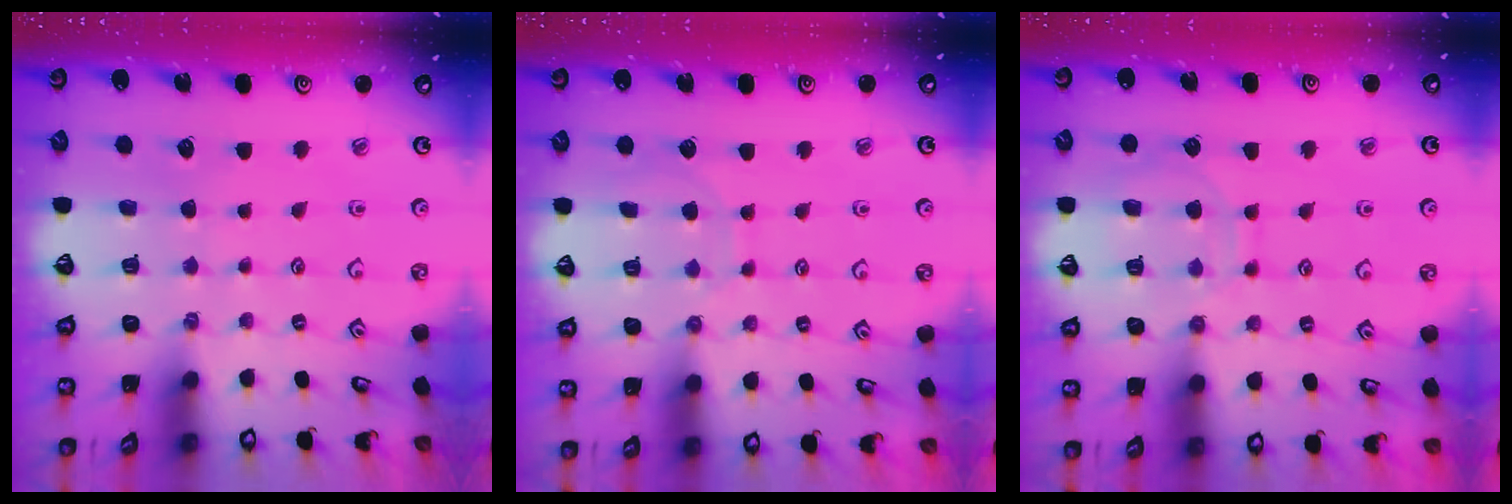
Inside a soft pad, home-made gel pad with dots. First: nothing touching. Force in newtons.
{"total": 5.0, "press": 4.9, "slide": 0.5}
{"total": 10.1, "press": 10.1, "slide": 1.0}